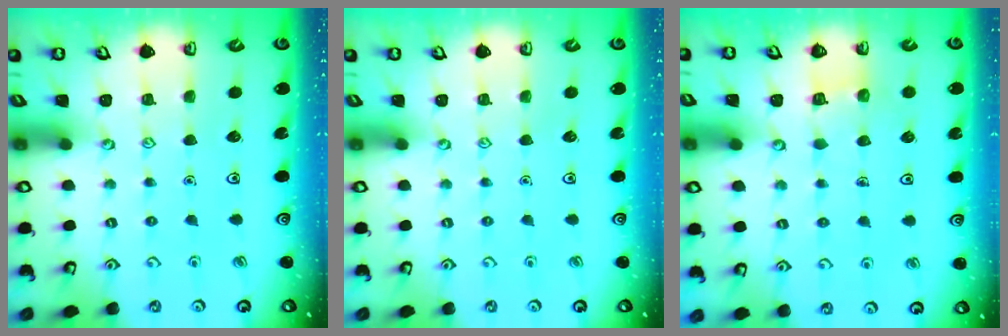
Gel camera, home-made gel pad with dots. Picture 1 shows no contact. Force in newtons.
{"total": 0.0}
{"total": 3.8, "press": 3.7, "slide": 0.3}